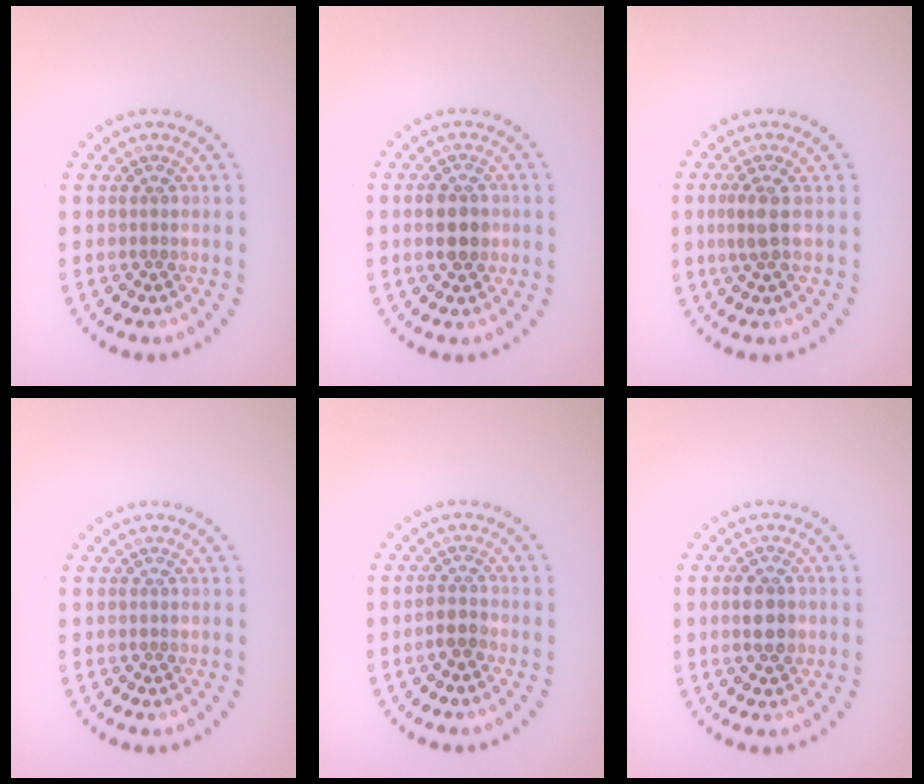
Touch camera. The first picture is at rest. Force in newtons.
{"total": 2.8, "press": 2.8, "slide": 0.2}
{"total": 1.8, "press": 1.6, "slide": 0.8}
{"total": 0.0}
{"total": 1.6, "press": 1.3, "slide": 0.9}
{"total": 2.8, "press": 2.7, "slide": 0.2}